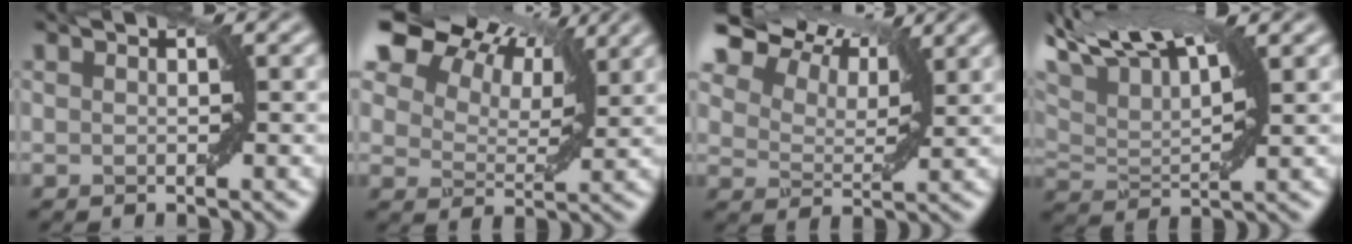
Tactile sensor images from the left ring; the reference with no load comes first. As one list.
[{"total": 11.2, "force": [7.6, 5.8, 5.9], "torque": [-0.120, 0.027, 0.107]}, {"total": 8.2, "force": [6.6, 3.0, 3.8], "torque": [-0.083, 0.022, 0.087]}, {"total": 9.8, "force": [6.5, 3.2, 6.5], "torque": [-0.130, 0.036, 0.109]}]